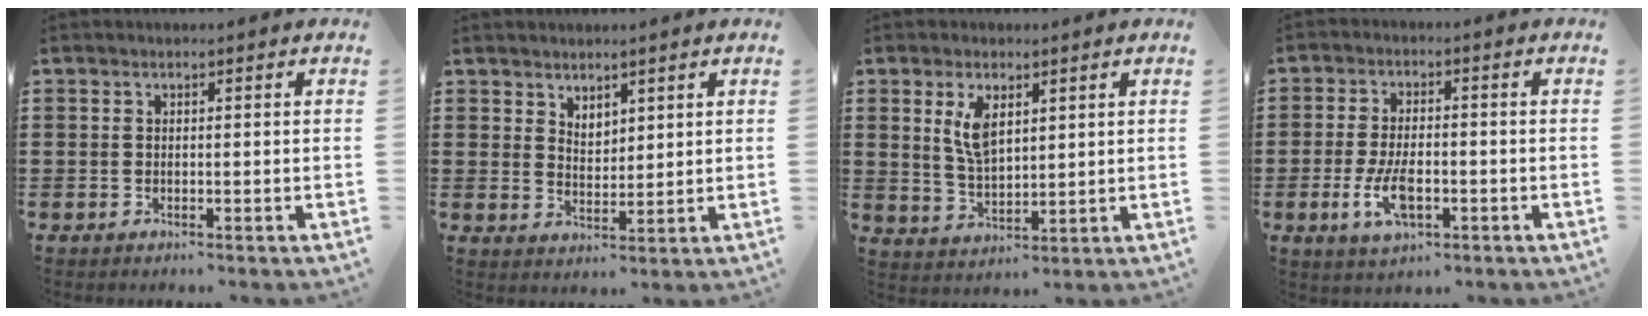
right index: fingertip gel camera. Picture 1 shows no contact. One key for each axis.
{"total": 2.9, "fx": 2.6, "fy": 1.4, "fz": 0.1, "tx": -0.009, "ty": 0.001, "tz": 0.050}
{"total": 5.7, "fx": 2.3, "fy": 2.8, "fz": 4.5, "tx": -0.089, "ty": 0.003, "tz": 0.039}
{"total": 6.5, "fx": -2.0, "fy": 3.0, "fz": 5.4, "tx": -0.116, "ty": -0.002, "tz": -0.039}